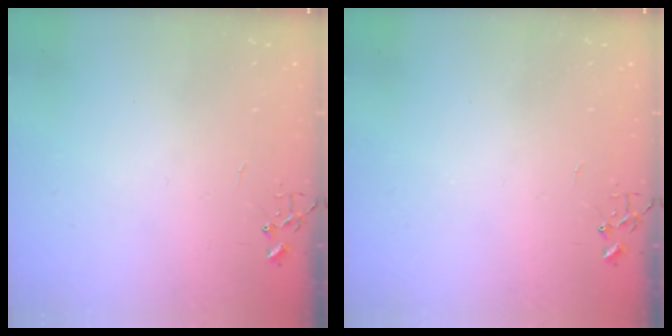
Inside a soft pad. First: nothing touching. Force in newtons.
{"total": 0.0}